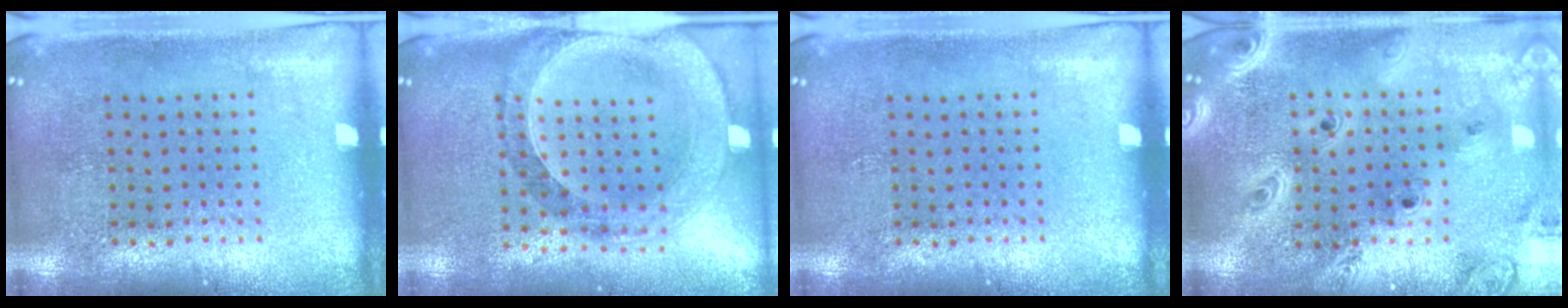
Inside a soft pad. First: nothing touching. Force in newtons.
{"total": 1.4, "press": 1.4, "slide": 0.3}
{"total": 0.0}
{"total": 3.3, "press": 2.7, "slide": 1.8}